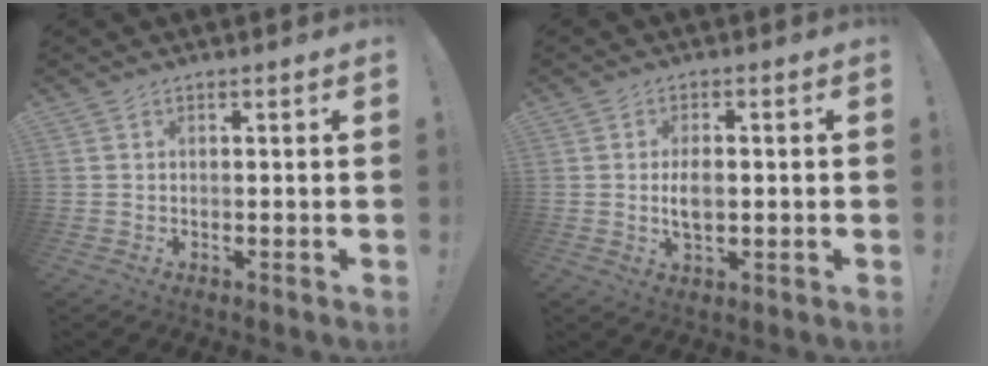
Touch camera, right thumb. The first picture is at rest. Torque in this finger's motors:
{"motor_torque": [-0.15, 0.12, 0.12, 0.12, 0.01]}